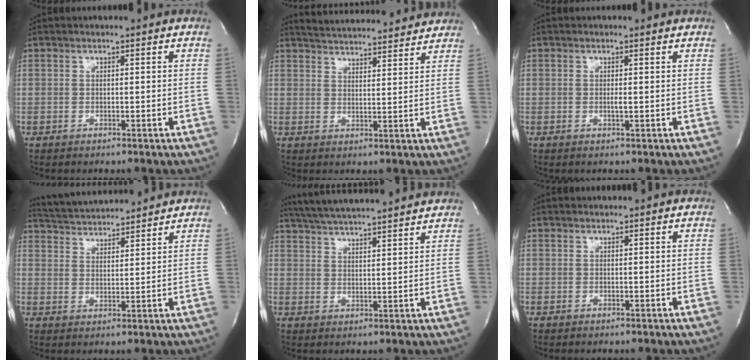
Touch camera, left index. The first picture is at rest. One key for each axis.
{"total": 14.8, "fx": 14.1, "fy": 2.1, "fz": 4.2, "tx": -0.065, "ty": 0.017, "tz": 0.189}
{"total": 0.7, "fx": -0.1, "fy": 0.0, "fz": 0.7, "tx": -0.019, "ty": -0.005, "tz": -0.005}
{"total": 11.6, "fx": 11.1, "fy": 1.1, "fz": 3.2, "tx": -0.068, "ty": 0.017, "tz": 0.175}
{"total": 16.0, "fx": 14.5, "fy": 0.9, "fz": 6.5, "tx": -0.121, "ty": 0.029, "tz": 0.212}
{"total": 0.7, "fx": 0.7, "fy": 0.1, "fz": -0.1, "tx": -0.007, "ty": 0.006, "tz": 0.011}